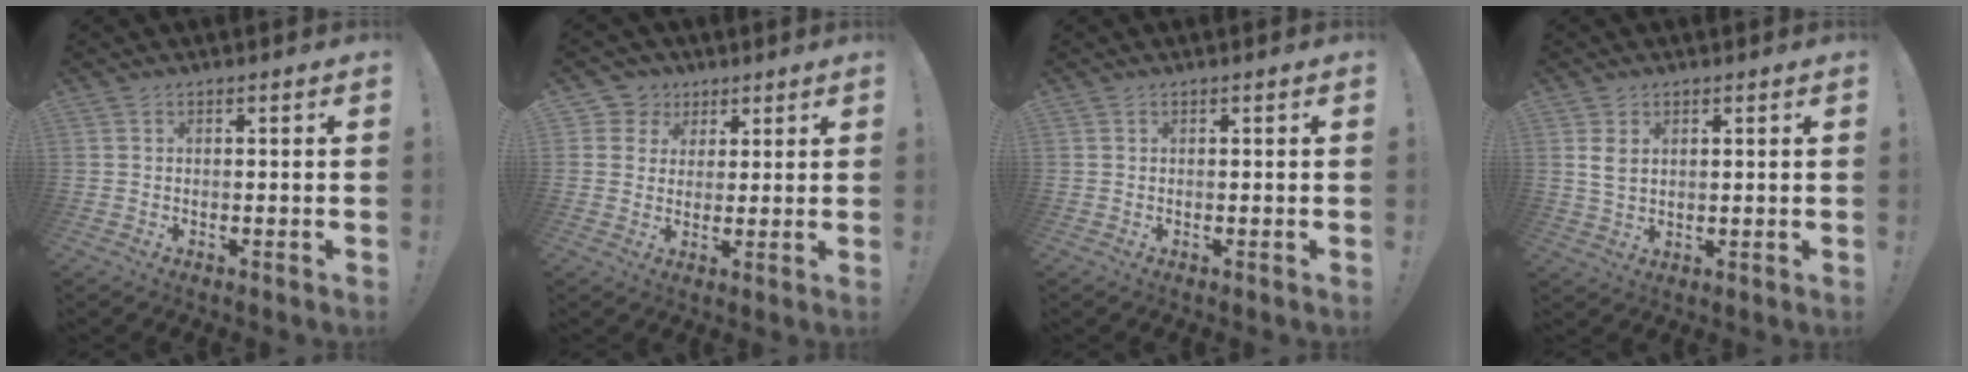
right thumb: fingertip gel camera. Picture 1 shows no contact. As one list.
[{"total": 6.1, "force": [2.2, 5.6, 0.9], "torque": [-0.021, -0.011, 0.045]}, {"total": 0.0}, {"total": 4.3, "force": [1.5, 2.9, 2.9], "torque": [-0.056, -0.001, 0.027]}]